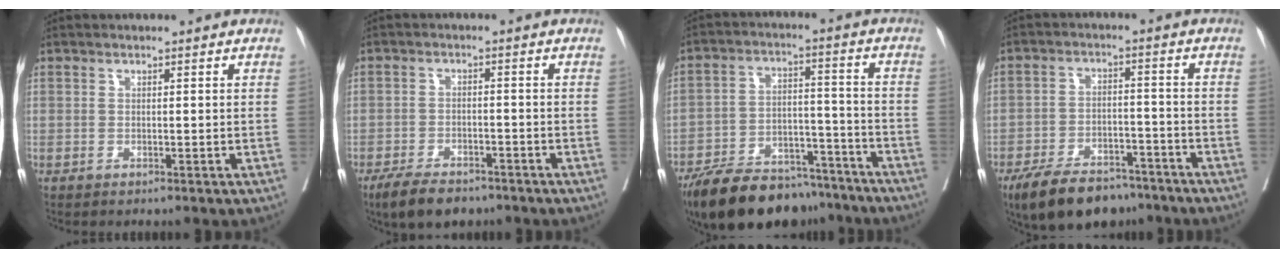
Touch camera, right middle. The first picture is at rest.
{"total": 6.7, "force": [-5.1, 3.2, 3.1], "torque": [-0.061, -0.004, -0.083]}
{"total": 17.7, "force": [-15.0, 6.6, 6.7], "torque": [-0.121, 0.010, -0.235]}
{"total": 12.1, "force": [-9.4, 5.4, 5.2], "torque": [-0.083, 0.002, -0.152]}